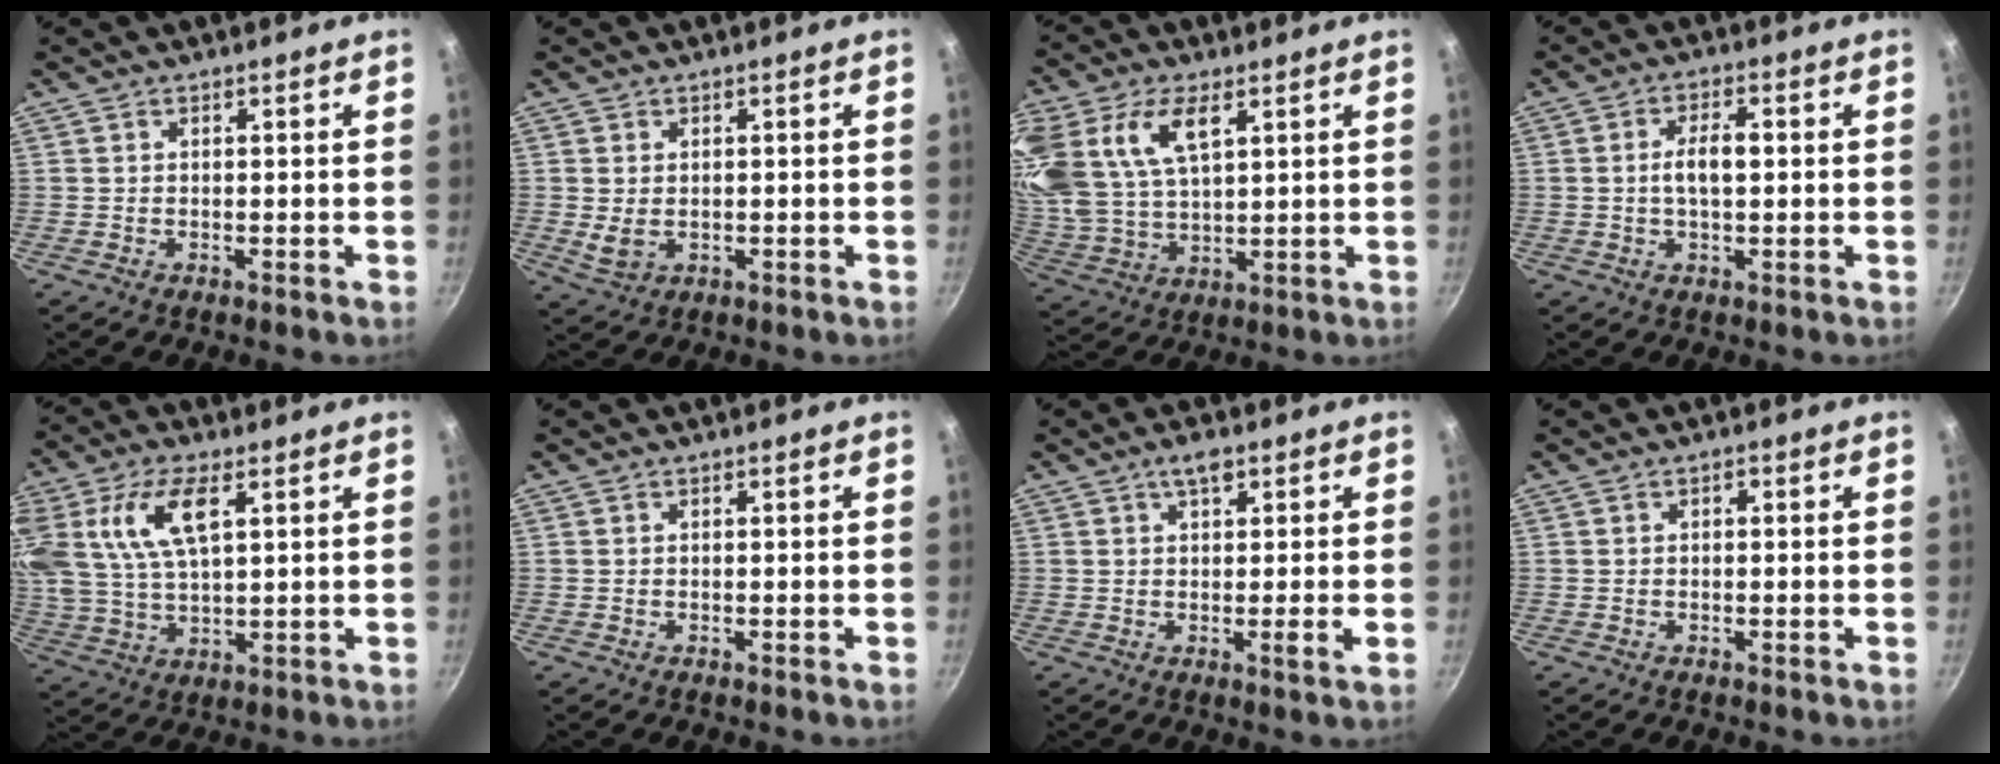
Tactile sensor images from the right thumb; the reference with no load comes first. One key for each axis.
{"total": 3.5, "fx": 0.0, "fy": 2.5, "fz": 2.4, "tx": -0.043, "ty": -0.007, "tz": 0.008}
{"total": 18.9, "fx": 8.0, "fy": 10.5, "fz": 13.5, "tx": -0.287, "ty": -0.002, "tz": 0.166}
{"total": 5.3, "fx": 0.2, "fy": 2.5, "fz": 4.7, "tx": -0.081, "ty": 0.014, "tz": 0.000}
{"total": 15.6, "fx": 5.4, "fy": 7.7, "fz": 12.4, "tx": -0.250, "ty": 0.001, "tz": 0.109}
{"total": 0.0}
{"total": 4.4, "fx": 1.3, "fy": 1.2, "fz": 4.0, "tx": -0.058, "ty": -0.005, "tz": 0.015}
{"total": 0.7, "fx": 0.1, "fy": 0.4, "fz": 0.5, "tx": -0.010, "ty": 0.008, "tz": 0.001}